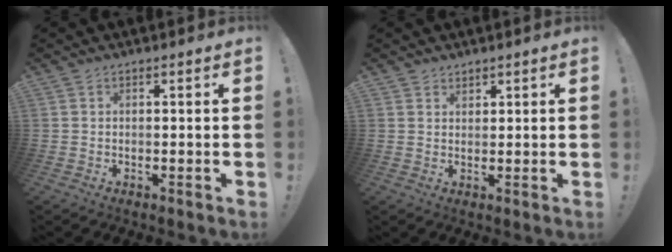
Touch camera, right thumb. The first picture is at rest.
{"total": 1.7, "force": [1.4, 0.9, 0.1], "torque": [0.012, -0.013, 0.024]}